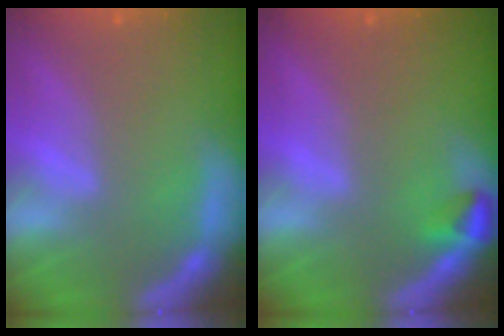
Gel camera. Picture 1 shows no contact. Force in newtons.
{"total": 1.5}